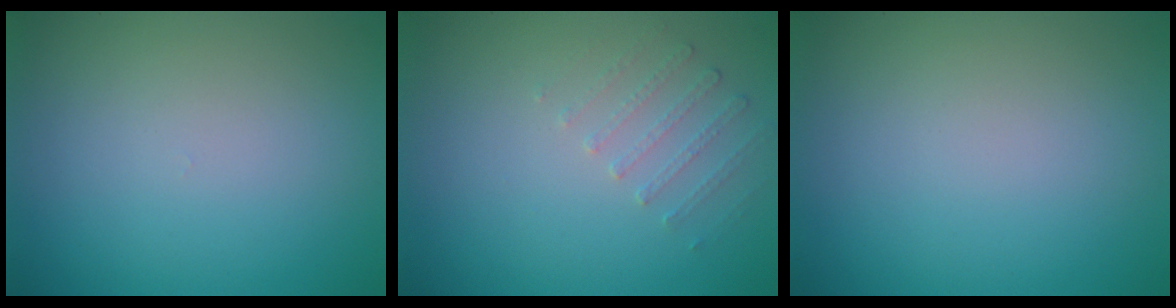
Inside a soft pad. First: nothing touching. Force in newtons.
{"total": 1.3, "press": 0.9, "slide": 1.0}
{"total": 0.0}